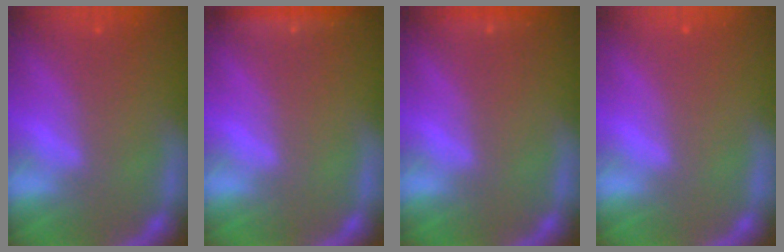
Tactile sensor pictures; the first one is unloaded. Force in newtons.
{"total": 2.4}
{"total": 0.9}
{"total": 0.0}